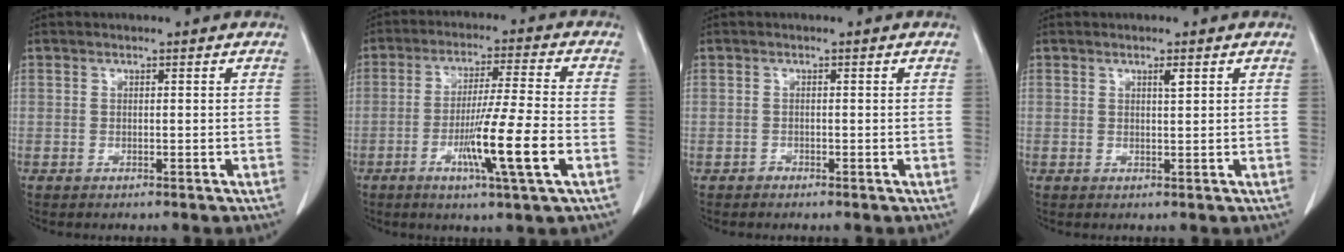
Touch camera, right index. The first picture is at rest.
{"total": 11.5, "force": [-3.9, -0.9, 10.8], "torque": [-0.193, -0.018, -0.070]}
{"total": 0.7, "force": [-0.5, 0.5, -0.1], "torque": [0.001, 0.002, -0.012]}
{"total": 1.1, "force": [0.6, 0.0, 0.9], "torque": [-0.019, -0.003, 0.010]}